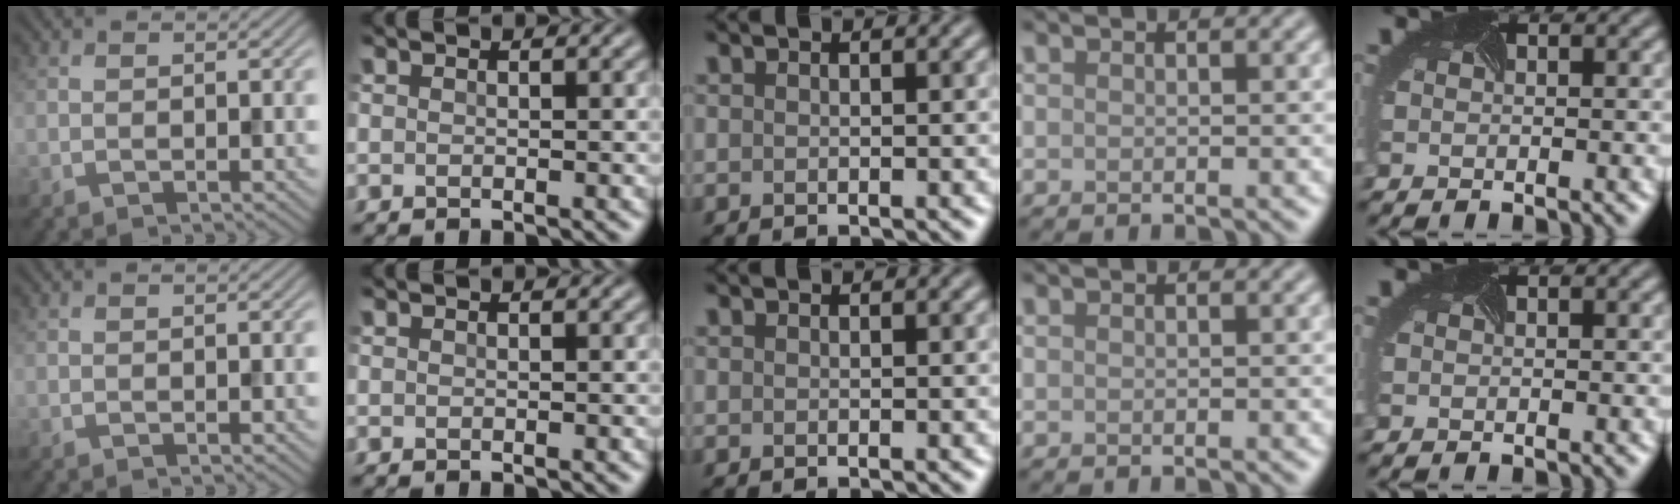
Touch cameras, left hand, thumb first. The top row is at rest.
{}